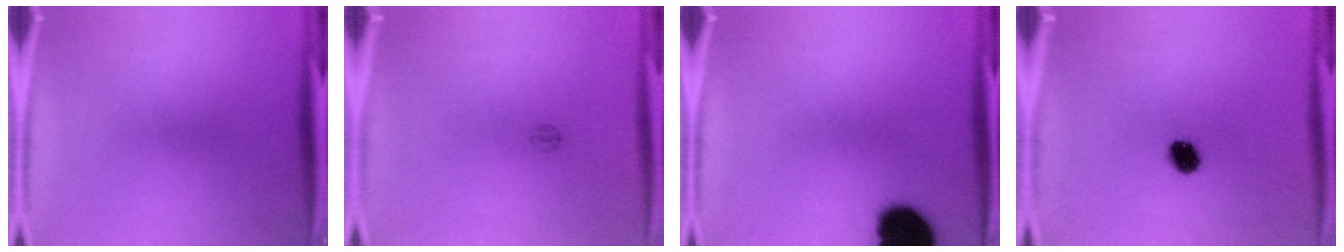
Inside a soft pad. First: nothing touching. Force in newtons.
{"total": 1.0}
{"total": 12.6}
{"total": 5.5}